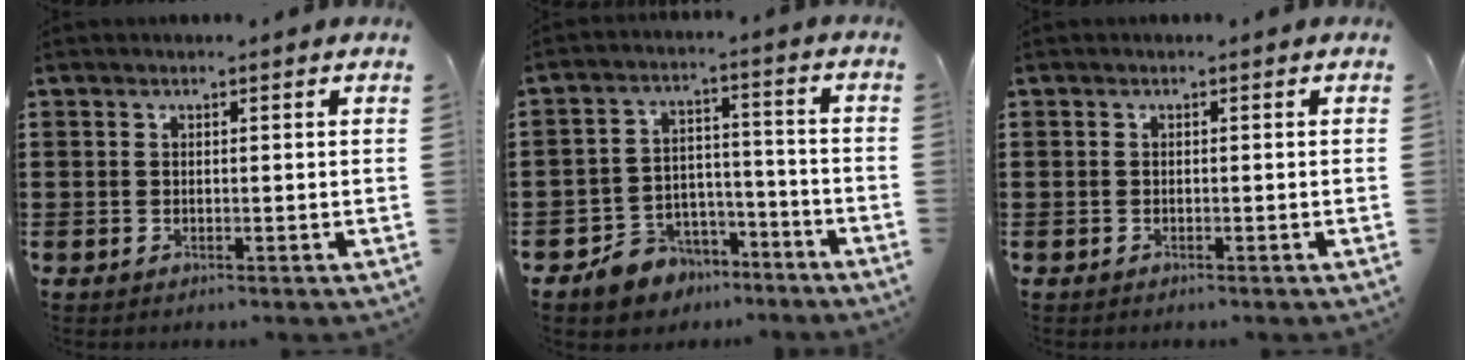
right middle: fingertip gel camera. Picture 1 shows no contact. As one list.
[{"total": 6.9, "force": [-5.9, 3.5, 0.3], "torque": [-0.022, 0.025, -0.119]}, {"total": 0.5, "force": [-0.5, 0.2, 0.0], "torque": [0.000, 0.001, -0.011]}]